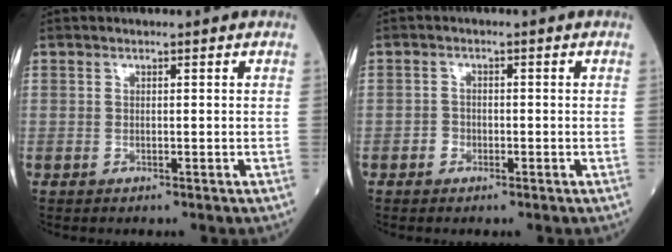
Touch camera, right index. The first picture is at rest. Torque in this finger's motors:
{"motor_torque": [0.39, -0.08, 0.11, -0.01]}